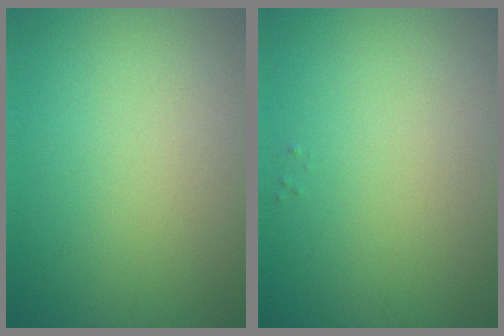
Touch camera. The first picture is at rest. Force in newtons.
{"total": 0.0}